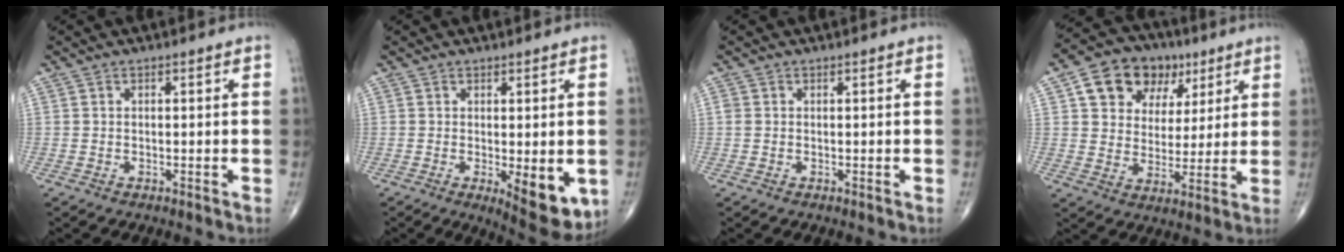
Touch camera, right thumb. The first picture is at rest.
{"total": 8.7, "force": [-1.8, 3.2, 7.8], "torque": [-0.095, -0.022, -0.017]}
{"total": 0.9, "force": [0.1, 0.8, 0.4], "torque": [-0.007, 0.002, 0.002]}
{"total": 14.1, "force": [6.3, 10.6, 6.9], "torque": [-0.072, -0.004, 0.104]}